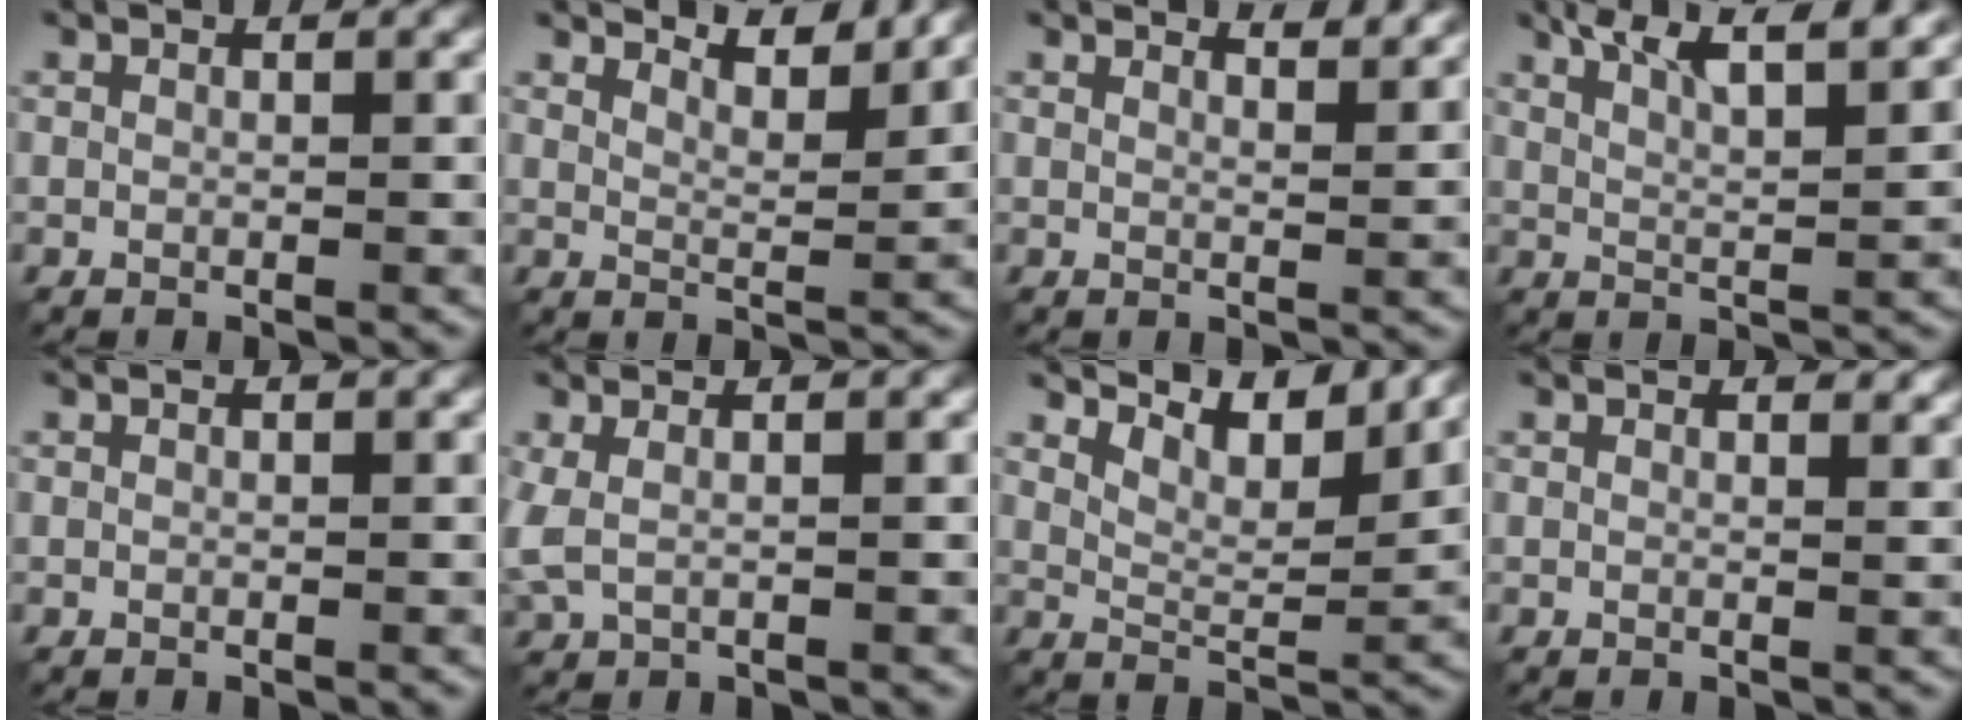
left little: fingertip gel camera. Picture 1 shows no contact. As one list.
[{"total": 4.5, "force": [4.1, 0.7, 1.6], "torque": [-0.033, -0.005, 0.052]}, {"total": 3.1, "force": [2.8, 0.5, 1.0], "torque": [-0.009, 0.003, 0.031]}, {"total": 8.6, "force": [6.0, 2.3, 5.8], "torque": [-0.069, 0.022, 0.063]}, {"total": 0.0}, {"total": 1.8, "force": [0.4, 0.8, 1.5], "torque": [-0.048, 0.003, 0.007]}, {"total": 6.7, "force": [5.7, 1.5, 3.1], "torque": [-0.068, 0.001, 0.086]}, {"total": 1.4, "force": [1.2, 0.4, 0.7], "torque": [-0.010, -0.001, 0.014]}]